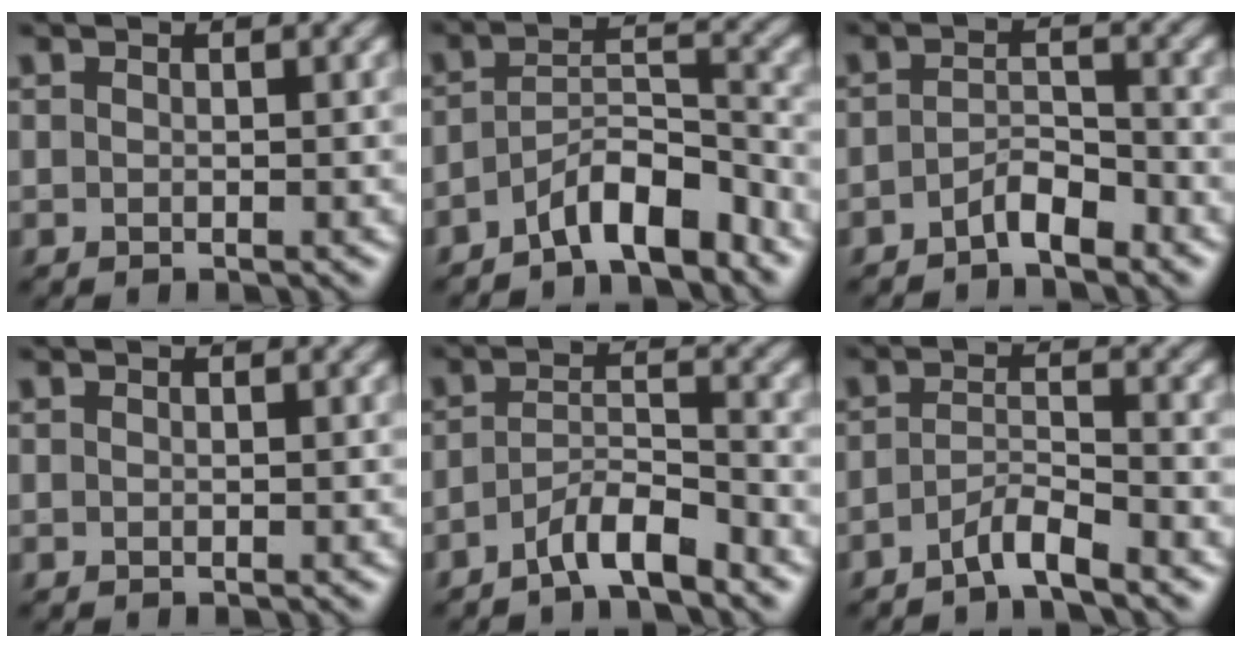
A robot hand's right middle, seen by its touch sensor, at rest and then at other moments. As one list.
[{"total": 5.3, "force": [-3.9, 1.7, 3.3], "torque": [-0.051, 0.009, -0.071]}, {"total": 2.4, "force": [-1.8, 0.7, 1.4], "torque": [-0.026, 0.010, -0.035]}, {"total": 0.0}, {"total": 3.6, "force": [-2.7, 0.7, 2.2], "torque": [-0.038, 0.009, -0.055]}, {"total": 2.6, "force": [-2.1, 0.3, 1.6], "torque": [-0.028, 0.006, -0.046]}]